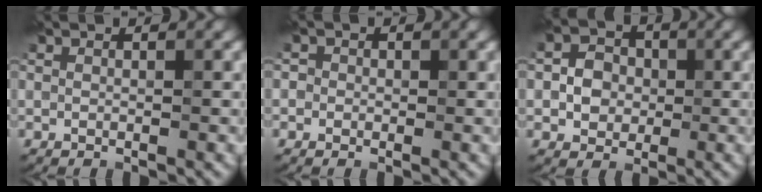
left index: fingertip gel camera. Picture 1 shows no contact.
{"total": 1.7, "force": [0.4, 1.5, 0.5], "torque": [0.009, 0.001, -0.015]}
{"total": 3.3, "force": [-0.3, 2.9, 1.6], "torque": [-0.022, 0.003, -0.011]}